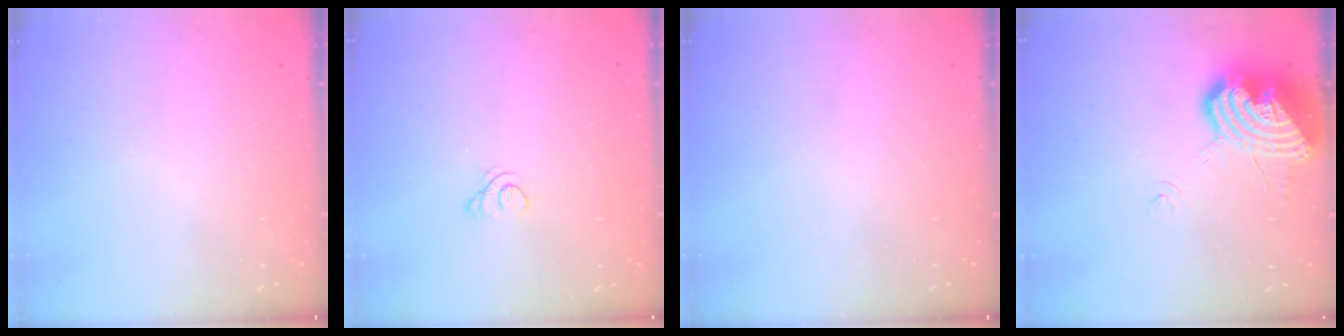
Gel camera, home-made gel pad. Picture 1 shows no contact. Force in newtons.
{"total": 1.7, "press": 1.6, "slide": 0.1}
{"total": 0.0}
{"total": 15.5, "press": 15.4, "slide": 2.1}